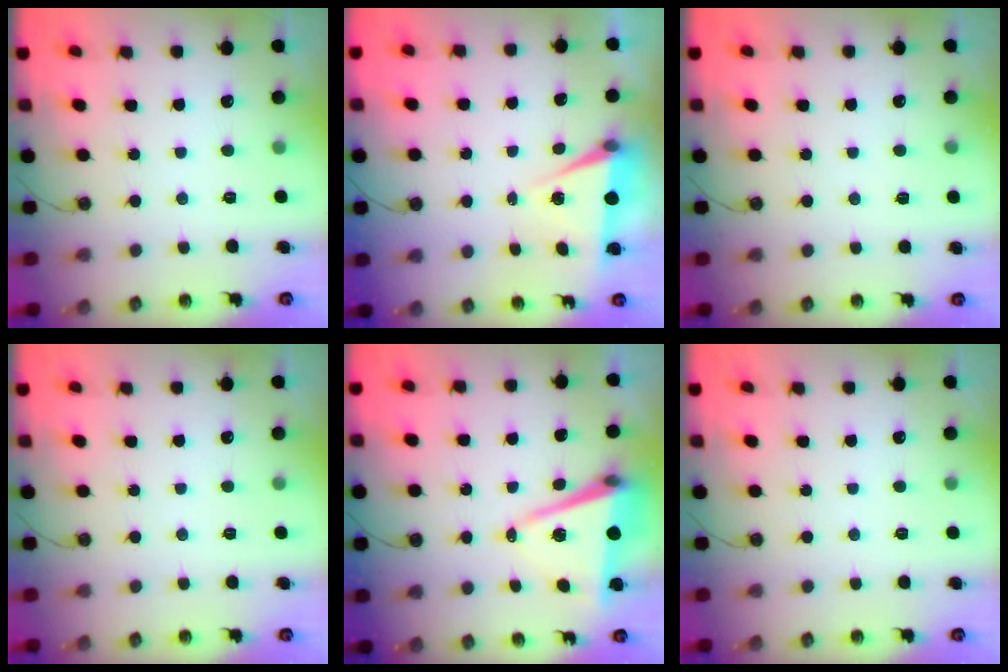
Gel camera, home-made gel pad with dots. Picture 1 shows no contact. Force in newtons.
{"total": 5.8, "press": 3.5, "slide": 4.6}
{"total": 2.8, "press": 2.2, "slide": 1.6}
{"total": 0.0}
{"total": 9.1, "press": 8.0, "slide": 4.4}
{"total": 0.0}